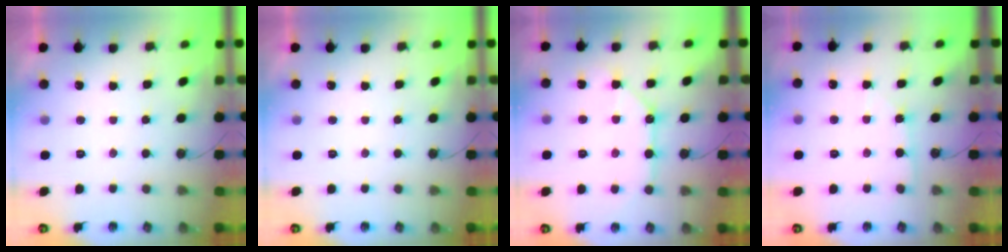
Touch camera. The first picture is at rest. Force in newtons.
{"total": 0.0}
{"total": 10.0, "press": 9.9, "slide": 1.0}
{"total": 2.2, "press": 2.1, "slide": 0.3}